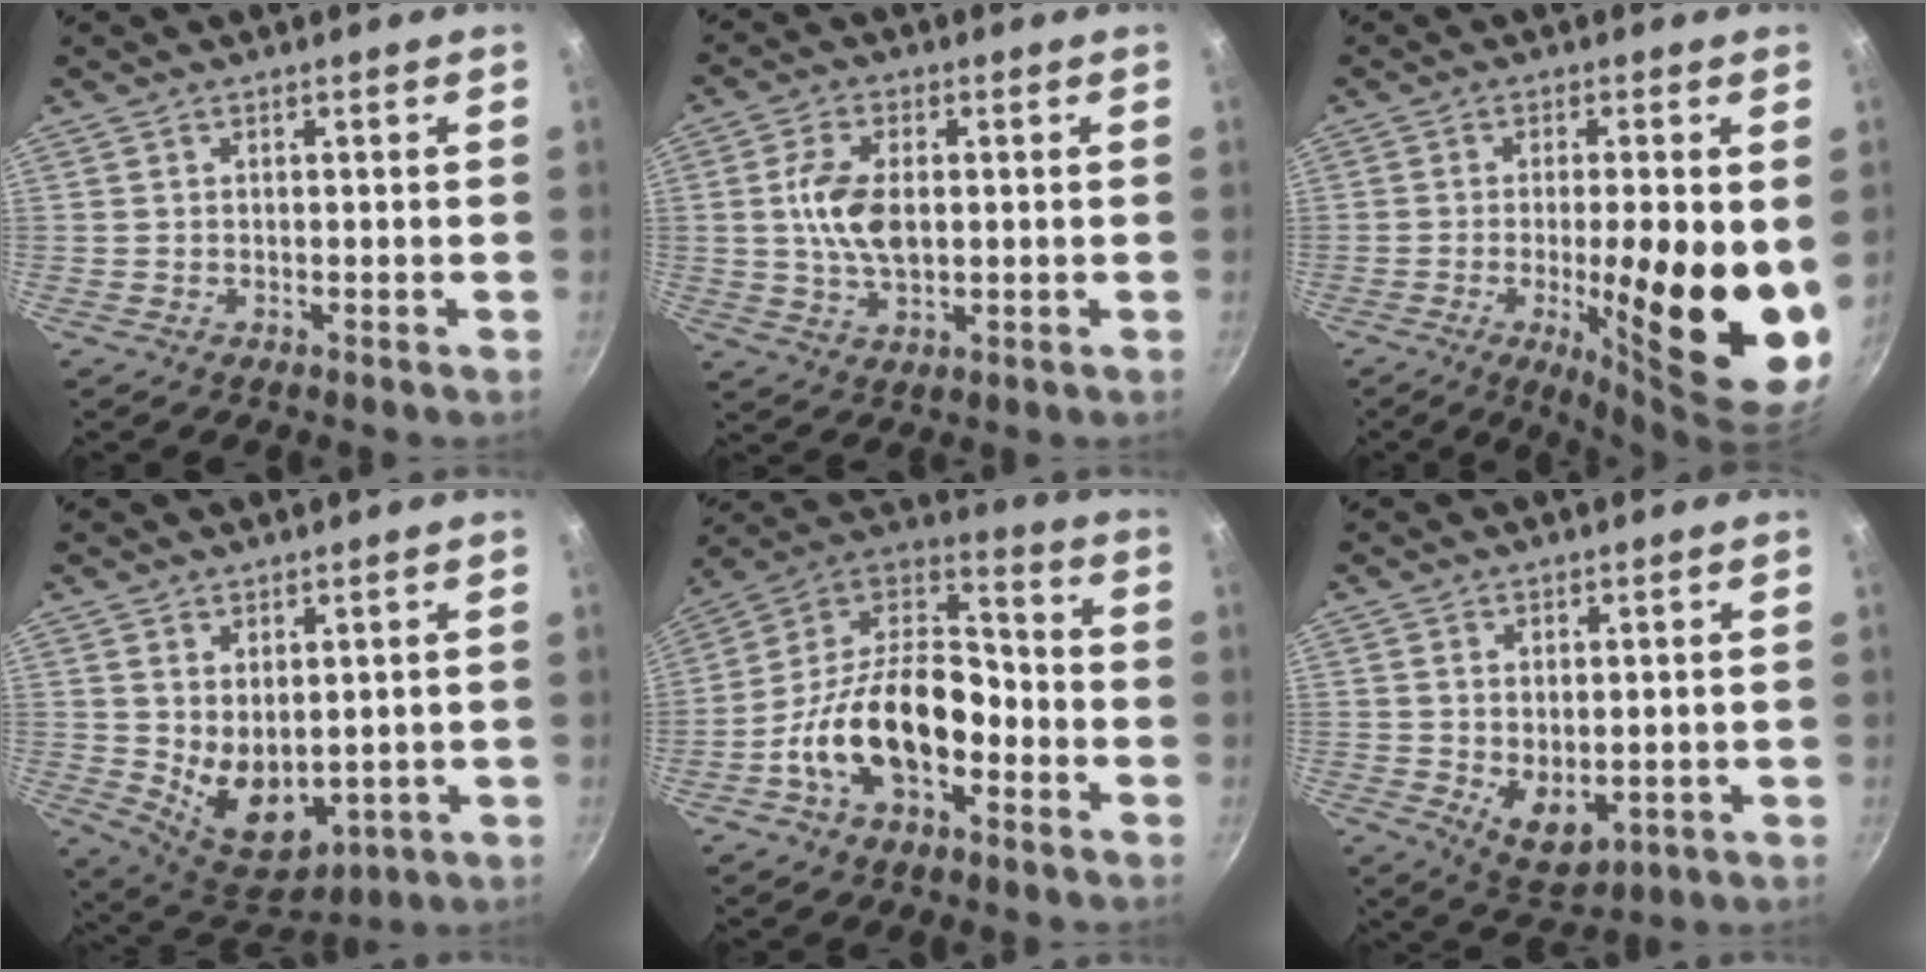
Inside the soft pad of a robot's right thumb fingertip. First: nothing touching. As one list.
[{"total": 8.8, "force": [0.7, 4.9, 7.2], "torque": [-0.132, 0.002, 0.011]}, {"total": 17.7, "force": [-2.3, 4.2, 17.1], "torque": [-0.236, -0.016, -0.032]}, {"total": 10.2, "force": [1.4, 6.5, 7.7], "torque": [-0.100, -0.035, 0.051]}, {"total": 18.2, "force": [-6.5, 10.5, 13.4], "torque": [-0.206, 0.067, -0.135]}, {"total": 6.6, "force": [0.3, 4.0, 5.3], "torque": [-0.072, -0.022, 0.021]}]